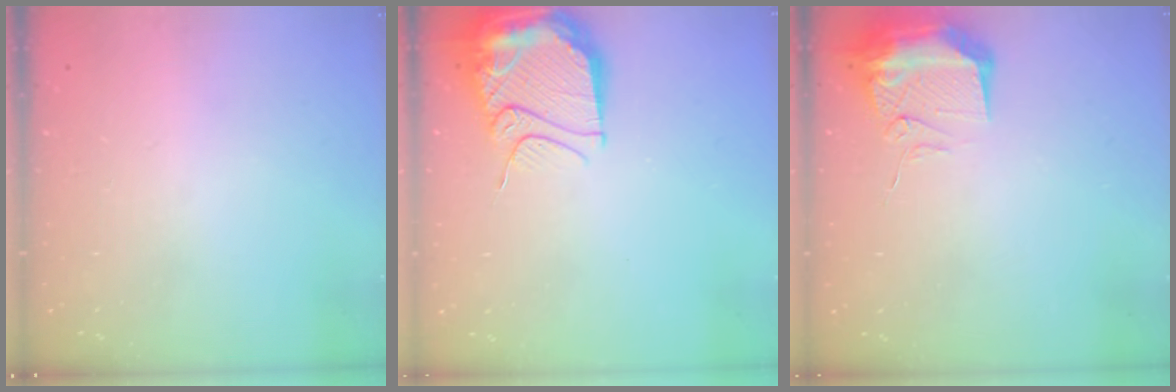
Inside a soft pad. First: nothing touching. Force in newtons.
{"total": 15.8, "press": 15.6, "slide": 2.5}
{"total": 13.6, "press": 12.0, "slide": 6.4}